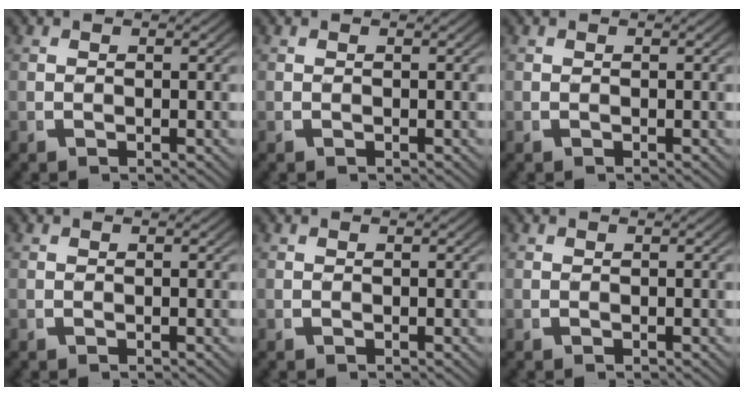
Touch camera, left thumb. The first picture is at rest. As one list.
[{"total": 0.0}, {"total": 0.0}, {"total": 0.0}, {"total": 0.0}, {"total": 0.0}]